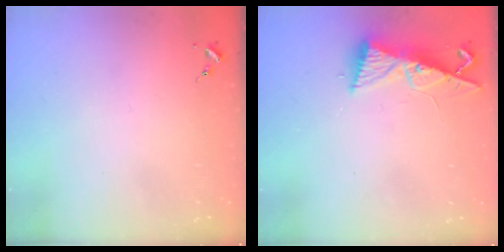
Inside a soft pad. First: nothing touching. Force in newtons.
{"total": 8.5, "press": 8.5, "slide": 1.0}